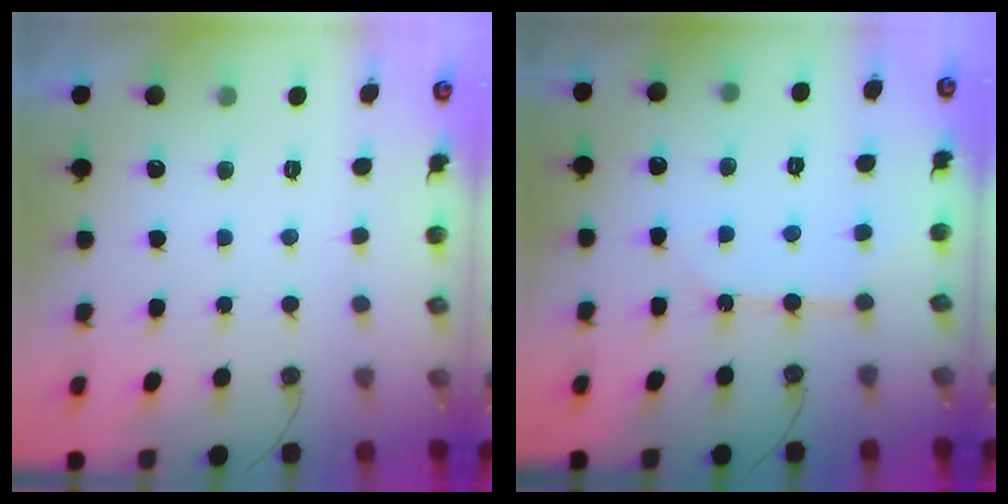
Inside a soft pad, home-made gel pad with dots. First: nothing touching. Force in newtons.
{"total": 7.5, "press": 7.5, "slide": 0.8}